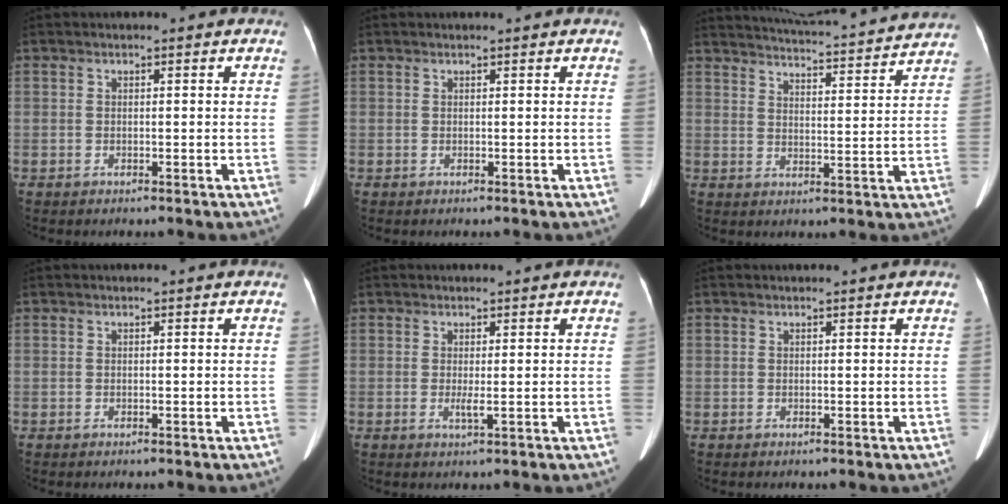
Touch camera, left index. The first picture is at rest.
{"total": 0.8, "force": [0.7, 0.0, 0.2], "torque": [-0.005, 0.011, 0.013]}
{"total": 20.3, "force": [19.3, 1.4, 5.9], "torque": [-0.091, -0.012, 0.248]}
{"total": 0.0}
{"total": 1.5, "force": [0.2, 0.1, 1.5], "torque": [-0.032, -0.001, 0.007]}
{"total": 1.2, "force": [1.1, 0.1, 0.4], "torque": [-0.006, 0.016, 0.018]}